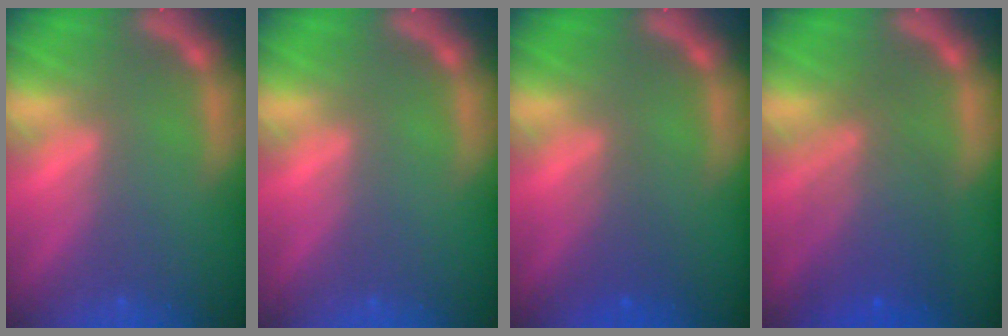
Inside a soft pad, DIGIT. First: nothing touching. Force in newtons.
{"total": 0.0}
{"total": 2.0}
{"total": 6.0}